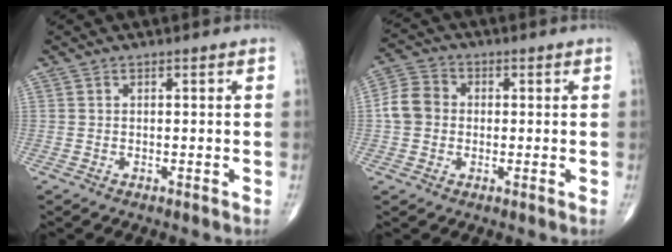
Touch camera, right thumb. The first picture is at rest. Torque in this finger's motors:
{"motor_torque": [-0.04, 0.06, 0.29, -0.16, 0.05]}